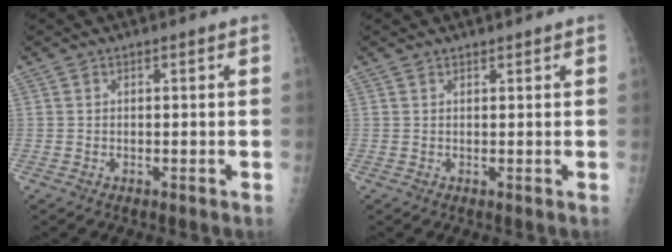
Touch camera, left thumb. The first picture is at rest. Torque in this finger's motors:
{"motor_torque": [-0.08, 0.06, 0.00, 0.01, 0.02]}